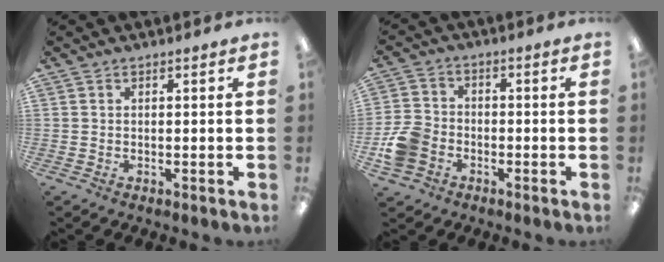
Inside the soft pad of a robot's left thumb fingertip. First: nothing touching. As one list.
[{"total": 8.4, "force": [-3.5, 6.5, 3.9], "torque": [-0.077, 0.028, -0.065]}]